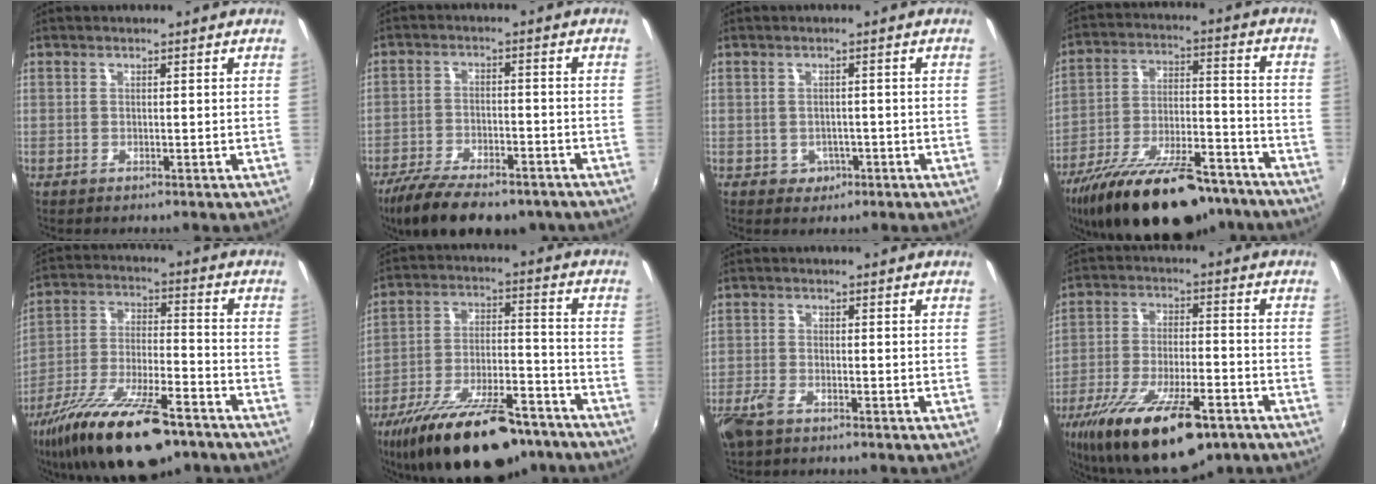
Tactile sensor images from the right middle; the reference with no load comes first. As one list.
[{"total": 16.3, "force": [-12.2, 6.0, 8.9], "torque": [-0.187, -0.038, -0.191]}, {"total": 2.8, "force": [-0.9, 2.6, 0.5], "torque": [-0.014, 0.001, -0.008]}, {"total": 25.5, "force": [-19.5, 8.9, 13.9], "torque": [-0.249, -0.026, -0.293]}, {"total": 21.4, "force": [-14.5, 6.9, 14.2], "torque": [-0.270, -0.043, -0.241]}, {"total": 25.1, "force": [-18.9, 9.0, 13.8], "torque": [-0.247, -0.021, -0.282]}, {"total": 4.6, "force": [-3.2, 2.0, 2.7], "torque": [-0.076, -0.007, -0.065]}, {"total": 21.9, "force": [-14.1, 7.5, 15.0], "torque": [-0.288, -0.045, -0.227]}]